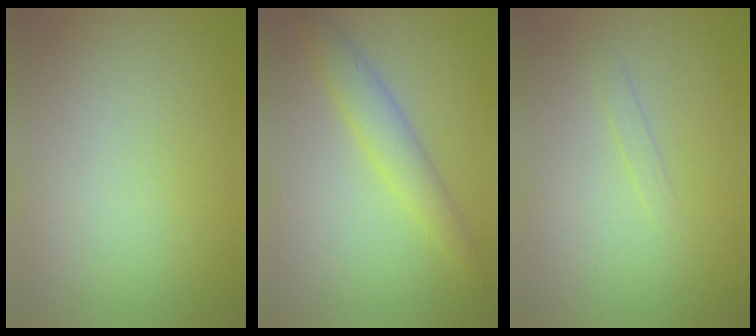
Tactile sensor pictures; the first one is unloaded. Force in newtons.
{"total": 2.8, "press": 2.8, "slide": 0.1}
{"total": 0.7, "press": 0.7, "slide": 0.0}